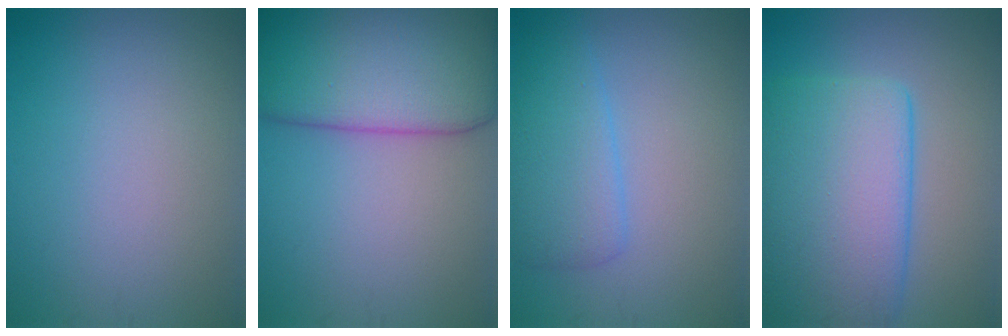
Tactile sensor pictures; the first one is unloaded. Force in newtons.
{"total": 11.6, "press": 11.6, "slide": 0.6}
{"total": 4.0, "press": 4.0, "slide": 0.1}
{"total": 10.9, "press": 10.9, "slide": 0.4}